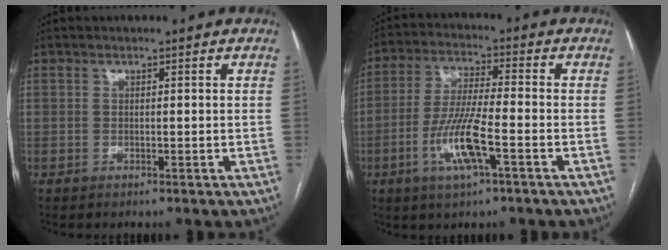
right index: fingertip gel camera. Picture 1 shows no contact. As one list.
[{"total": 9.8, "force": [-3.6, 1.2, 9.0], "torque": [-0.183, -0.007, -0.069]}]